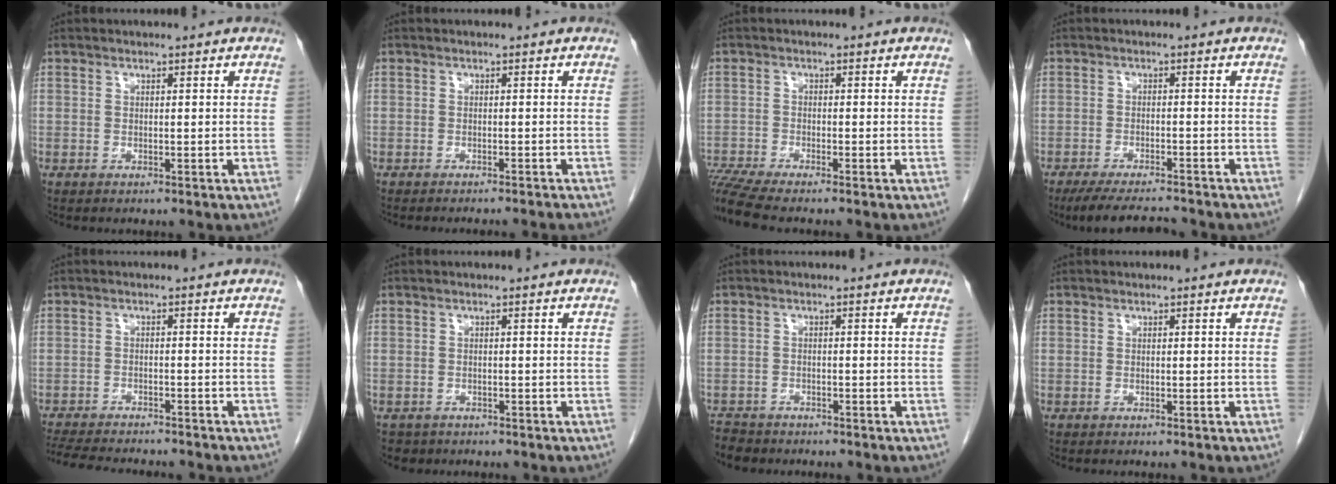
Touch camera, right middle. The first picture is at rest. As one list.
[{"total": 6.2, "force": [-5.8, -0.6, 2.2], "torque": [-0.010, -0.015, -0.070]}, {"total": 5.5, "force": [-5.0, -1.1, 2.1], "torque": [-0.043, -0.015, -0.093]}, {"total": 8.0, "force": [-7.3, 0.9, 3.1], "torque": [-0.051, -0.011, -0.116]}, {"total": 13.0, "force": [-11.6, 2.4, 5.3], "torque": [-0.099, -0.016, -0.162]}, {"total": 2.0, "force": [-1.5, 1.4, 0.0], "torque": [-0.006, 0.003, -0.023]}, {"total": 3.3, "force": [-3.0, 1.2, 0.2], "torque": [-0.005, -0.006, -0.053]}, {"total": 0.0}]